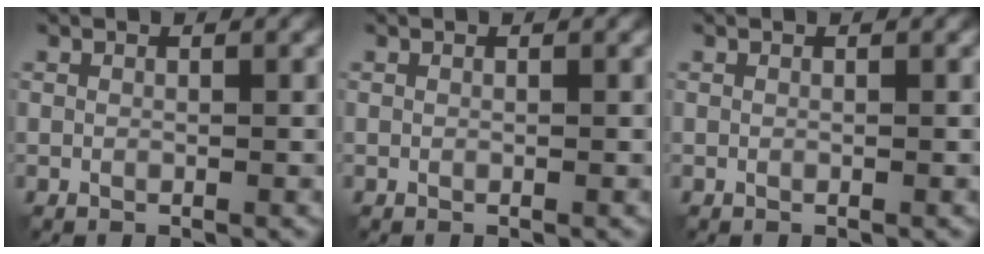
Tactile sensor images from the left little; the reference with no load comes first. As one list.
[{"total": 0.0}, {"total": 0.0}]